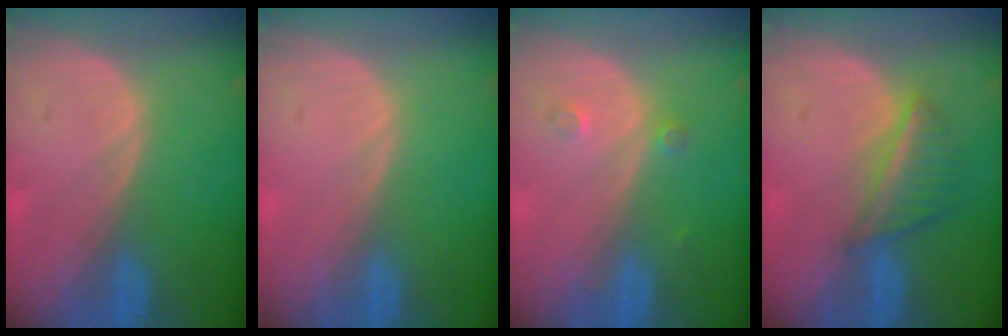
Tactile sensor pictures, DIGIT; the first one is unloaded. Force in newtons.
{"total": 0.0}
{"total": 1.9, "press": 1.6, "slide": 1.0}
{"total": 5.6, "press": 5.2, "slide": 2.1}